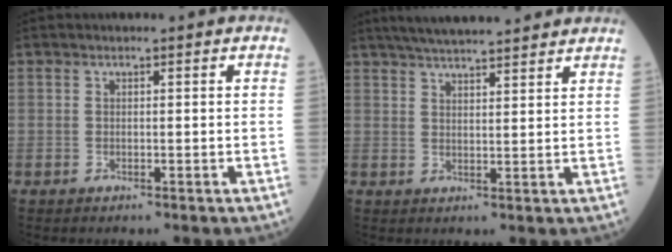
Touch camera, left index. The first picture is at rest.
{"total": 12.8, "force": [11.2, 1.4, 5.9], "torque": [-0.097, 0.030, 0.162]}